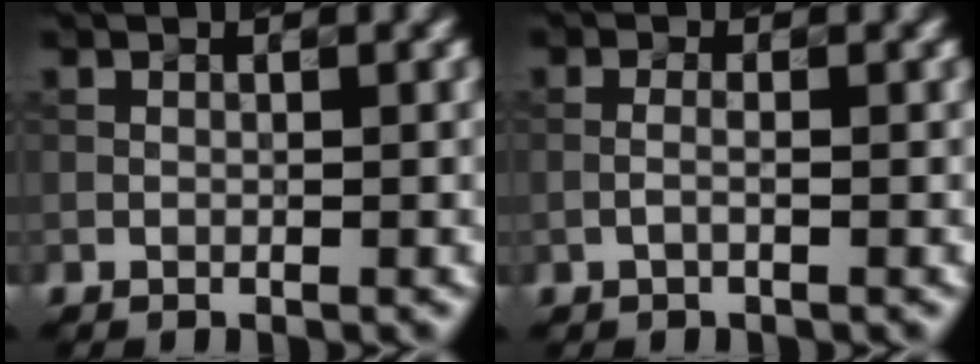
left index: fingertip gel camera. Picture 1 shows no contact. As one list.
[{"total": 0.7, "force": [-0.3, 0.1, 0.6], "torque": [-0.015, 0.005, -0.007]}]